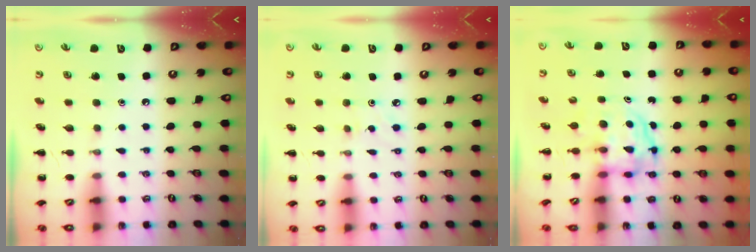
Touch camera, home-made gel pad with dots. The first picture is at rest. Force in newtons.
{"total": 2.1, "press": 2.0, "slide": 0.8}
{"total": 3.7, "press": 3.7, "slide": 0.3}